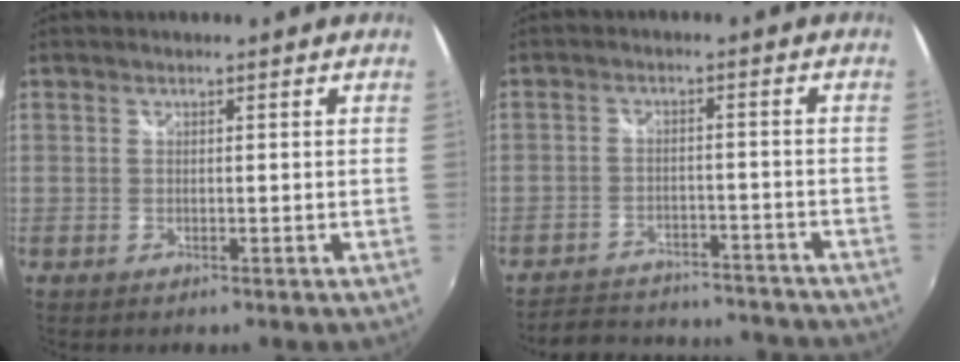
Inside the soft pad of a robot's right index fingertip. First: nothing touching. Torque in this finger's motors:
{"motor_torque": [-0.80, -0.64, 0.02, 0.01]}